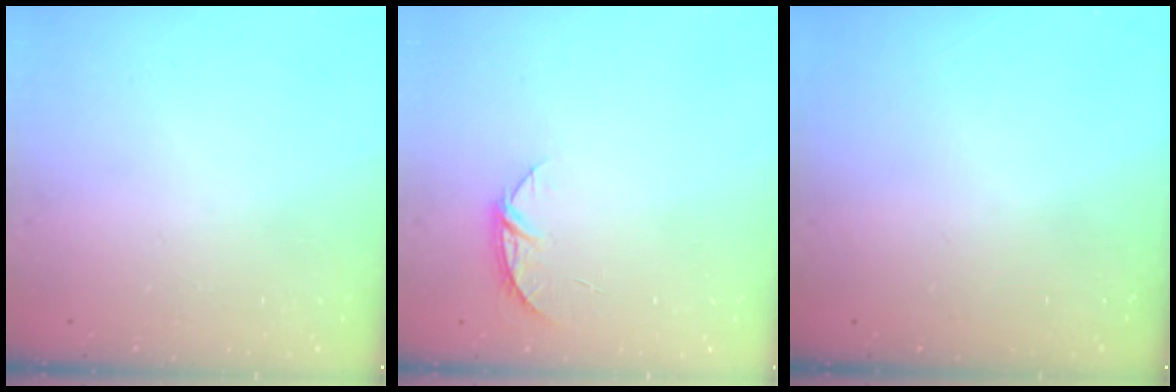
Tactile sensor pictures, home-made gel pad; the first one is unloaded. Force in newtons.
{"total": 4.6, "press": 4.6, "slide": 0.5}
{"total": 0.0}